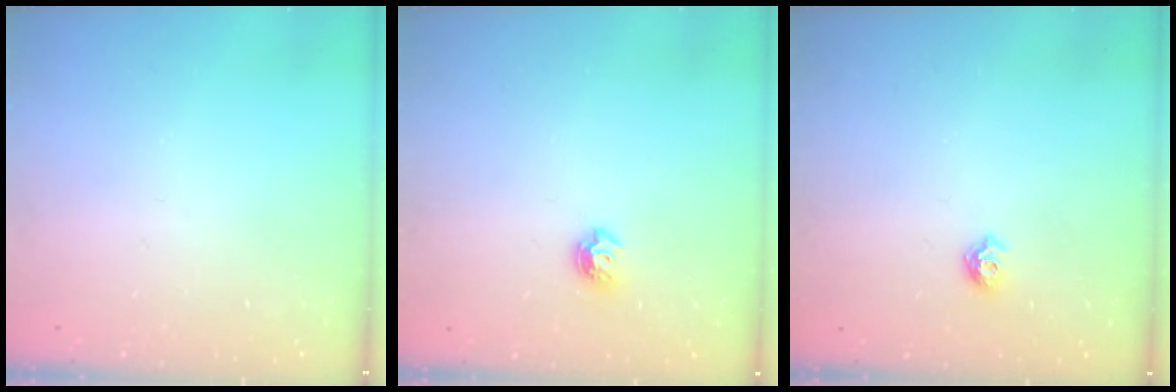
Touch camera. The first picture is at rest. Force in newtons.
{"total": 5.2, "press": 5.1, "slide": 0.8}
{"total": 5.9, "press": 5.8, "slide": 1.0}